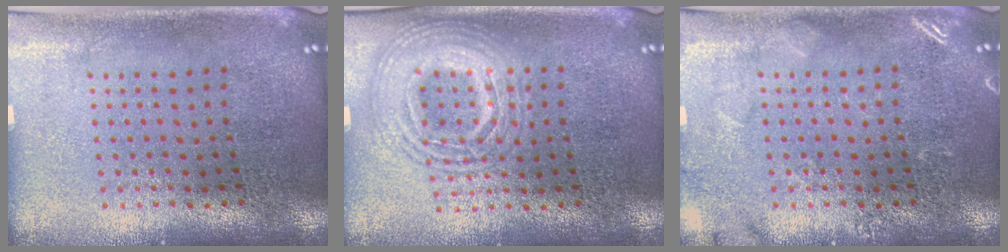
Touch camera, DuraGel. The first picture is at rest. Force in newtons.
{"total": 2.6, "press": 2.6, "slide": 0.2}
{"total": 2.0, "press": 2.0, "slide": 0.4}